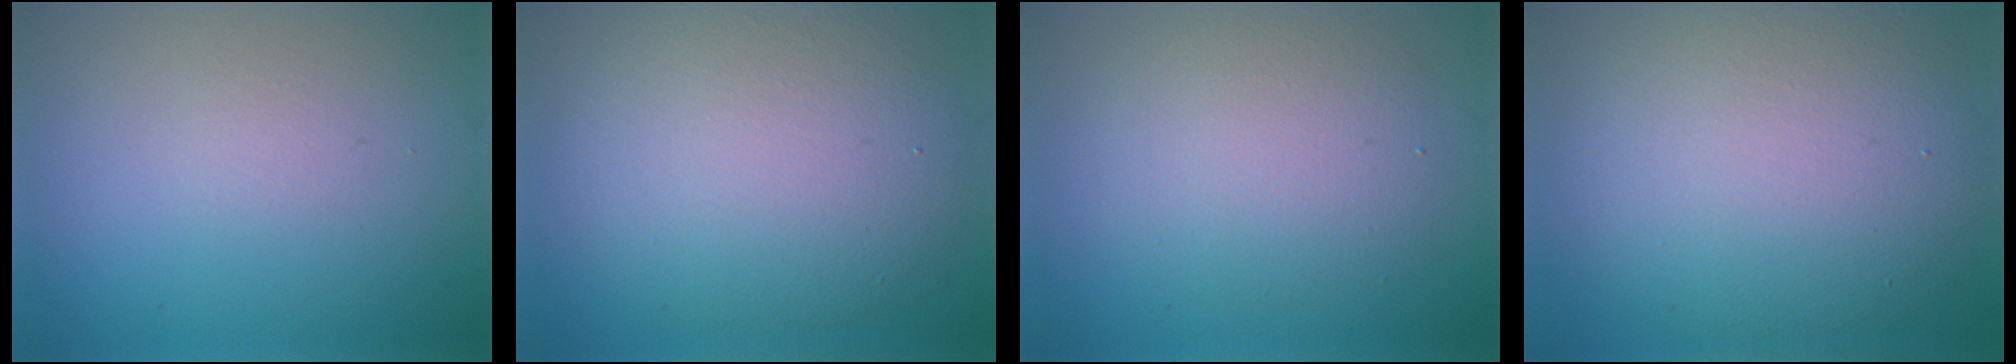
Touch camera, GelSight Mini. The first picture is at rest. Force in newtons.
{"total": 9.5, "press": 9.5, "slide": 0.1}
{"total": 4.7, "press": 4.7, "slide": 0.3}
{"total": 11.8, "press": 11.7, "slide": 0.9}